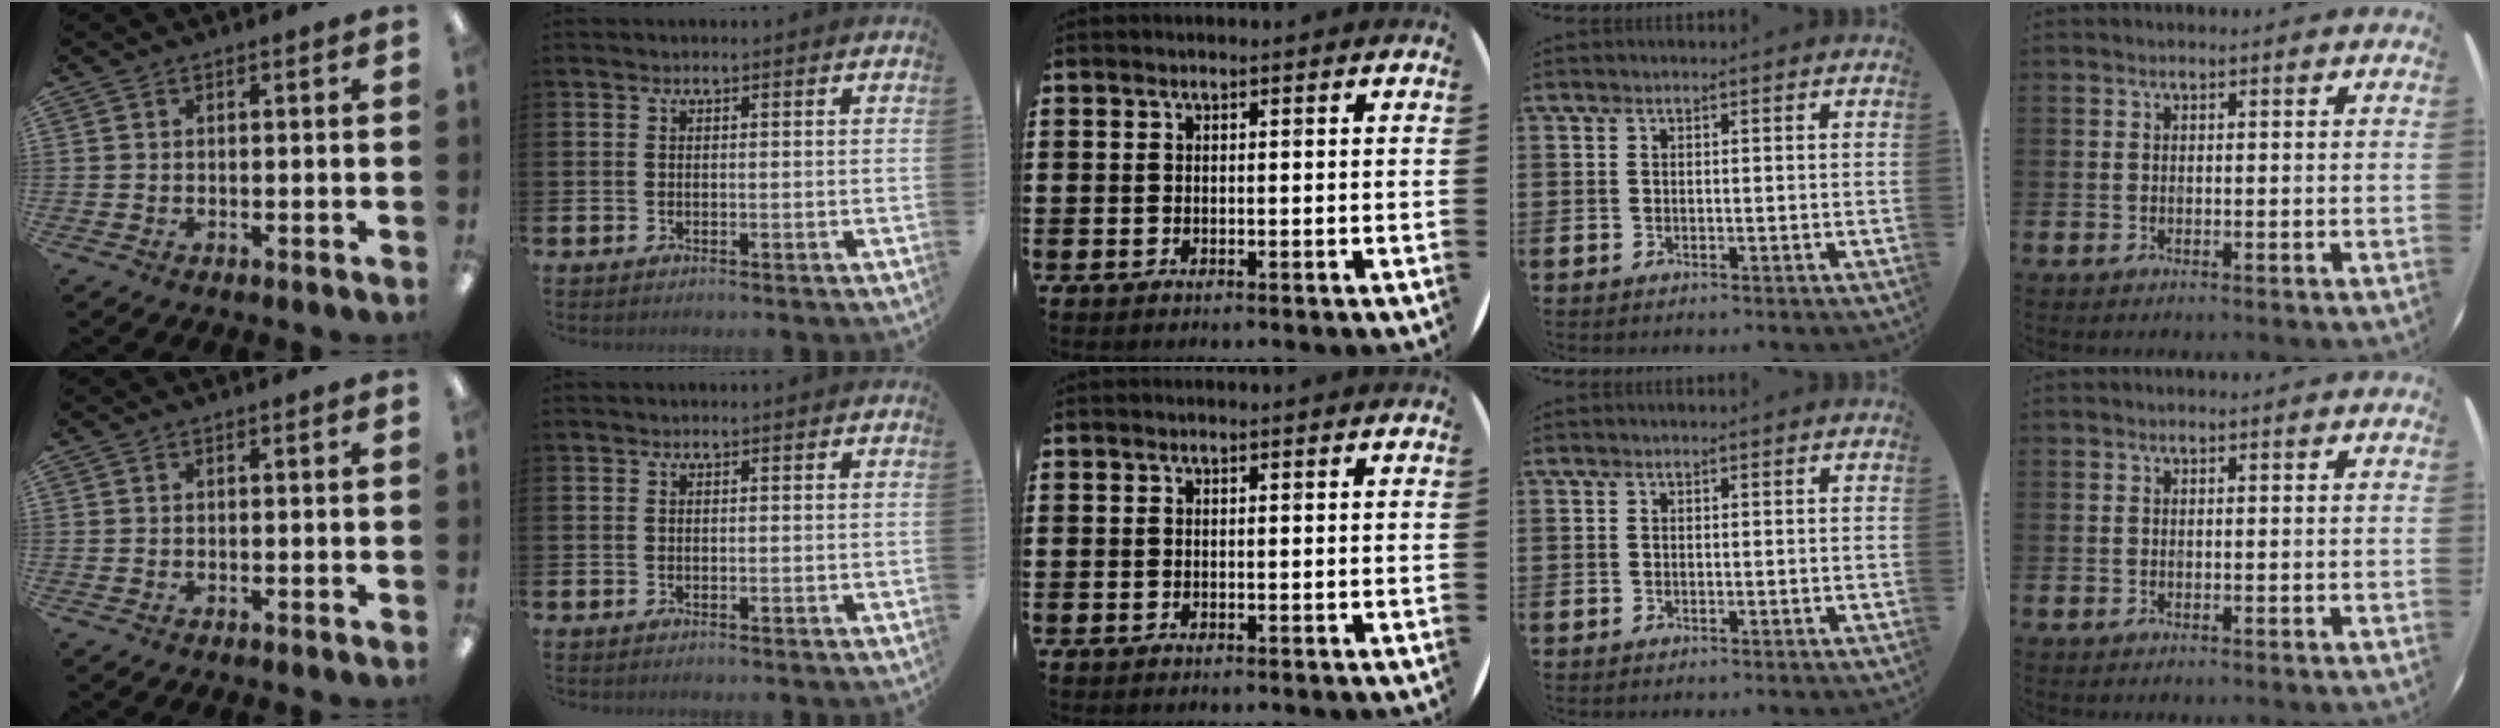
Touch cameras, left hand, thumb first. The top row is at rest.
{}